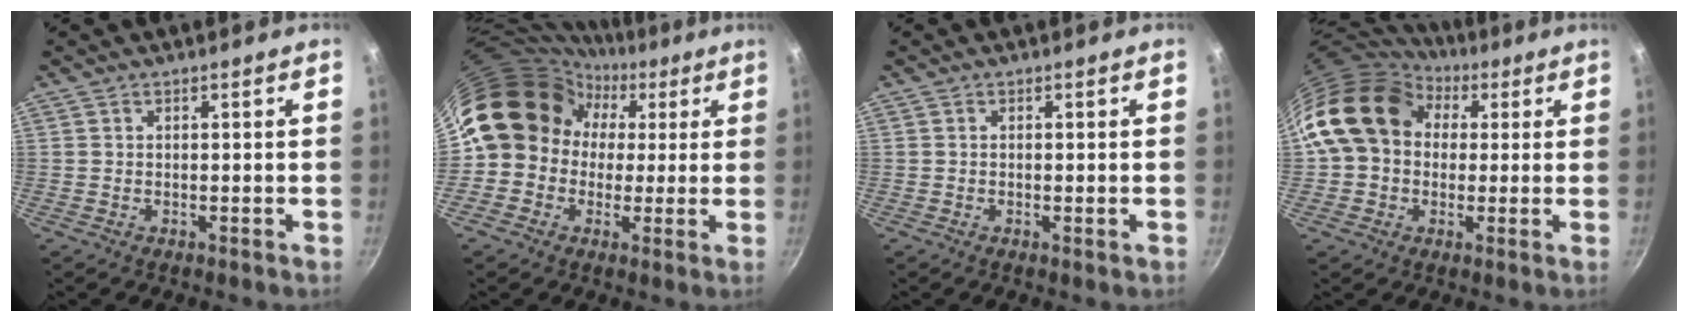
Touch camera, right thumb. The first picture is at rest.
{"total": 14.5, "force": [1.0, 13.1, 6.1], "torque": [-0.055, 0.045, -0.003]}
{"total": 0.7, "force": [-0.2, 0.0, 0.6], "torque": [-0.012, -0.002, -0.005]}
{"total": 16.4, "force": [4.4, 13.0, 9.0], "torque": [-0.137, 0.027, 0.066]}